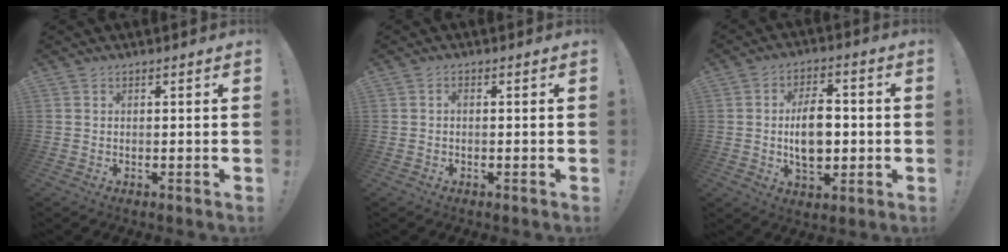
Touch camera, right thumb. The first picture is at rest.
{"total": 0.8, "force": [-0.5, 0.2, 0.5], "torque": [-0.012, 0.004, -0.011]}
{"total": 11.4, "force": [-1.0, 7.1, 8.9], "torque": [-0.153, 0.005, -0.018]}